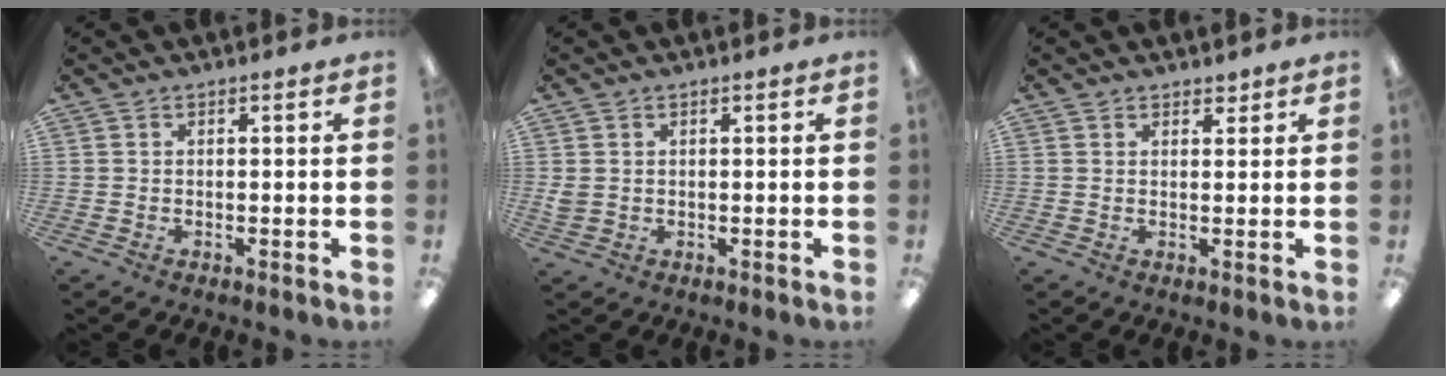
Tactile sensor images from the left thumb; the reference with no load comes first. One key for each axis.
{"total": 1.9, "fx": 0.7, "fy": 1.6, "fz": 0.7, "tx": -0.008, "ty": -0.001, "tz": 0.011}
{"total": 1.9, "fx": 1.7, "fy": 0.8, "fz": 0.2, "tx": 0.004, "ty": -0.004, "tz": 0.029}